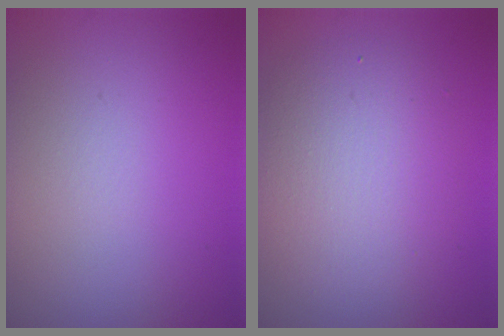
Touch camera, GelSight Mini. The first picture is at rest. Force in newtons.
{"total": 5.1, "press": 5.1, "slide": 0.2}